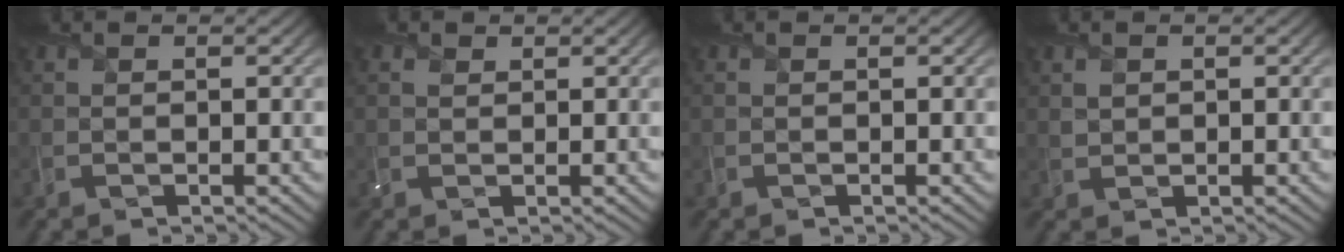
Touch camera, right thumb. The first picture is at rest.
{"total": 1.1, "force": [0.6, 0.7, 0.5], "torque": [-0.014, 0.000, 0.015]}
{"total": 0.0}
{"total": 0.8, "force": [0.4, 0.5, 0.5], "torque": [-0.014, -0.002, 0.012]}